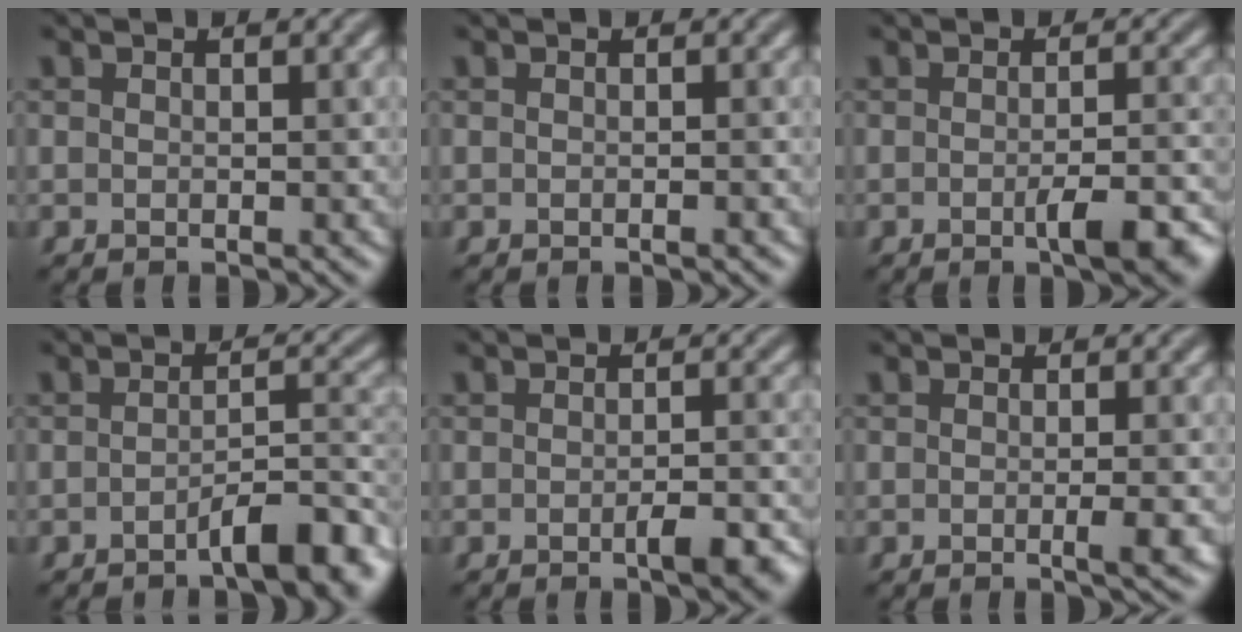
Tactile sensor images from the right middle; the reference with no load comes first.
{"total": 0.5, "force": [-0.3, 0.0, 0.4], "torque": [-0.005, 0.002, -0.004]}
{"total": 4.2, "force": [-1.7, 1.0, 3.7], "torque": [-0.058, -0.004, -0.024]}
{"total": 4.9, "force": [-3.0, 1.1, 3.7], "torque": [-0.050, 0.008, -0.047]}
{"total": 2.9, "force": [-1.3, 0.7, 2.5], "torque": [-0.040, -0.003, -0.019]}
{"total": 2.1, "force": [-0.4, 0.4, 2.0], "torque": [-0.025, -0.003, -0.008]}